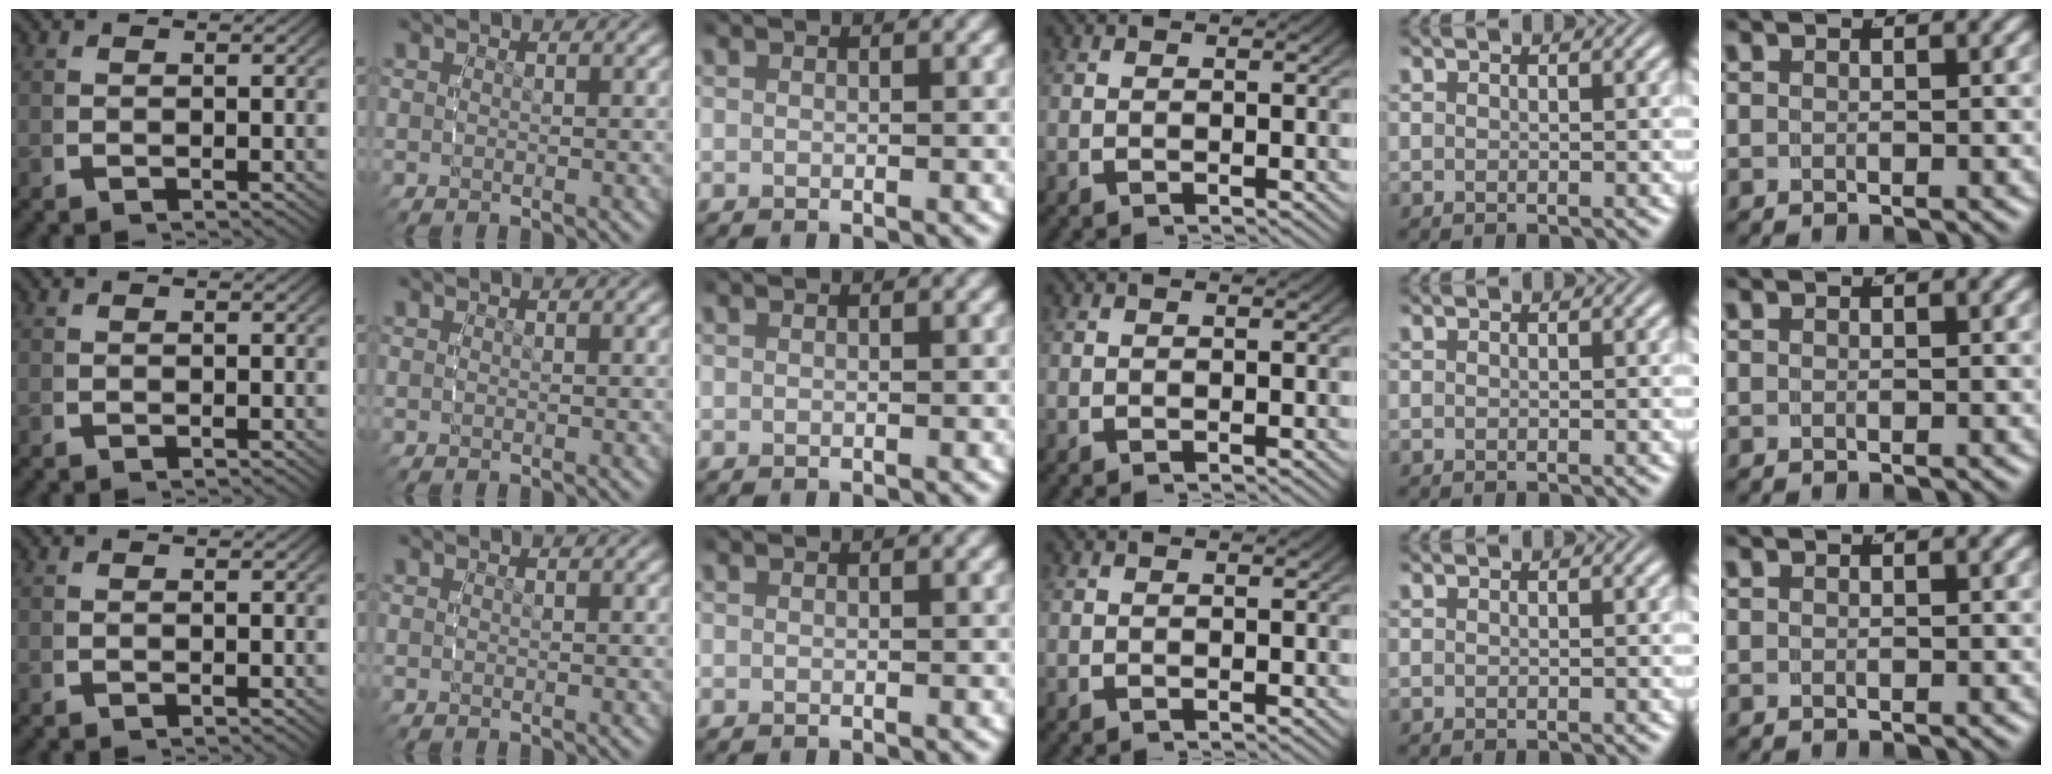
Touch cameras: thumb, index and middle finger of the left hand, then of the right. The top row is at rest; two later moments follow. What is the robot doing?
{"motion": "reach", "object": "calculator"}